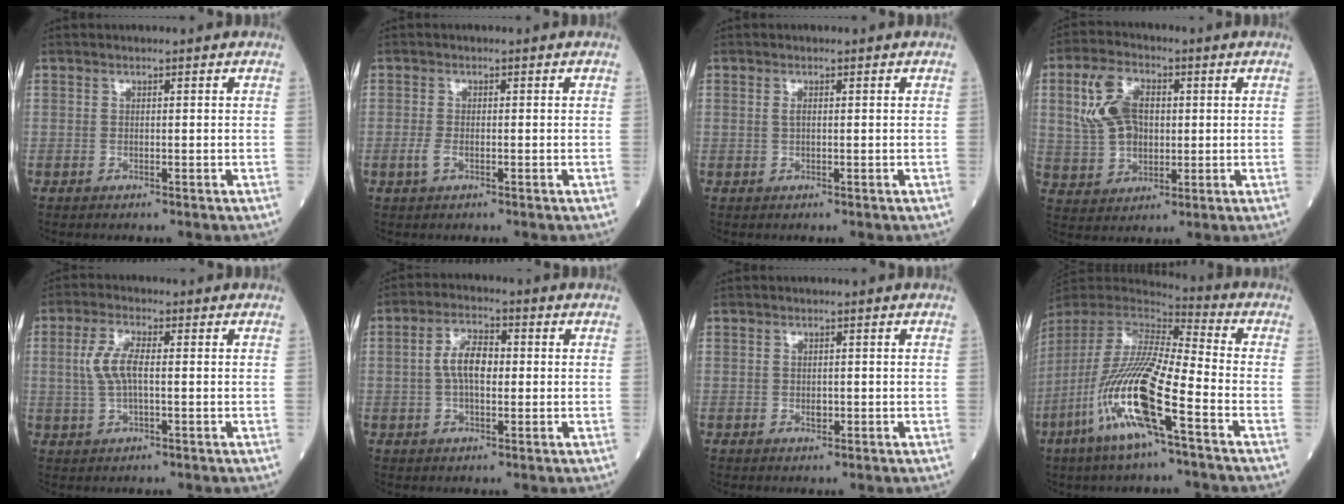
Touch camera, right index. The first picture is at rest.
{"total": 1.8, "force": [-0.6, 0.8, 1.5], "torque": [-0.036, -0.001, -0.012]}
{"total": 0.7, "force": [0.1, 0.3, 0.7], "torque": [-0.015, 0.000, 0.002]}
{"total": 9.7, "force": [1.9, 6.3, 7.1], "torque": [-0.162, 0.022, 0.043]}
{"total": 5.1, "force": [0.3, 1.6, 4.8], "torque": [-0.115, 0.009, 0.006]}
{"total": 5.9, "force": [0.1, 2.7, 5.3], "torque": [-0.107, 0.014, -0.002]}
{"total": 1.2, "force": [-0.2, 0.8, 0.9], "torque": [-0.017, -0.001, -0.001]}
{"total": 18.2, "force": [-7.9, 1.9, 16.3], "torque": [-0.359, -0.037, -0.158]}